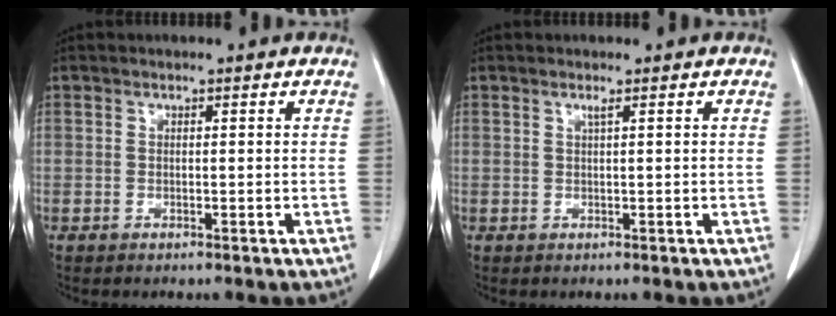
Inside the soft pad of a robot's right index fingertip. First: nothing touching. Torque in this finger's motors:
{"motor_torque": [0.00, 0.00, -0.06, 0.00]}